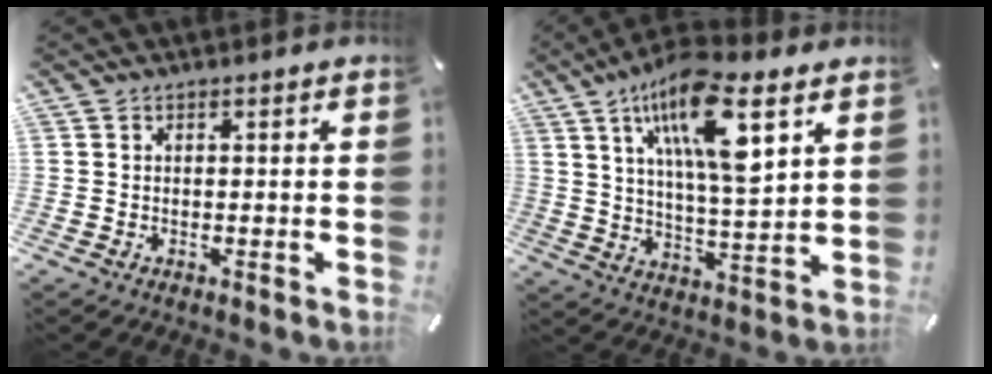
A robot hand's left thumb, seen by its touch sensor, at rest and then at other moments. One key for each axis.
{"total": 16.7, "fx": 9.1, "fy": 4.8, "fz": 13.2, "tx": -0.238, "ty": -0.032, "tz": 0.144}